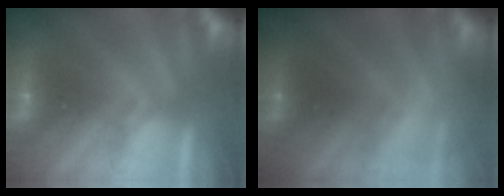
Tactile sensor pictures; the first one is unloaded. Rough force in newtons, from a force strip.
{"total": 2.4}